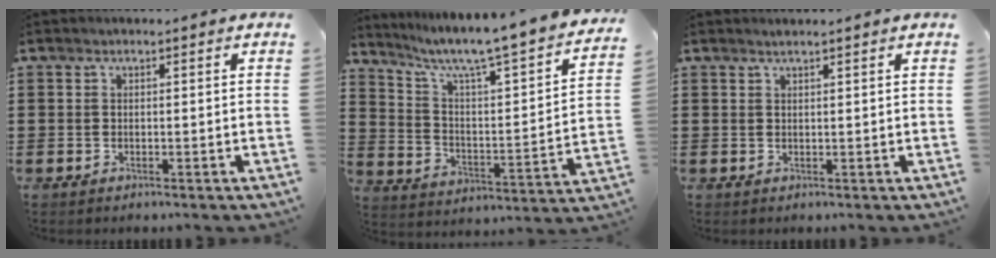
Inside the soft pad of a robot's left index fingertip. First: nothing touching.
{"total": 5.5, "force": [4.5, -0.2, 3.1], "torque": [-0.082, -0.051, 0.064]}
{"total": 0.9, "force": [0.8, -0.1, 0.4], "torque": [-0.007, -0.001, 0.016]}